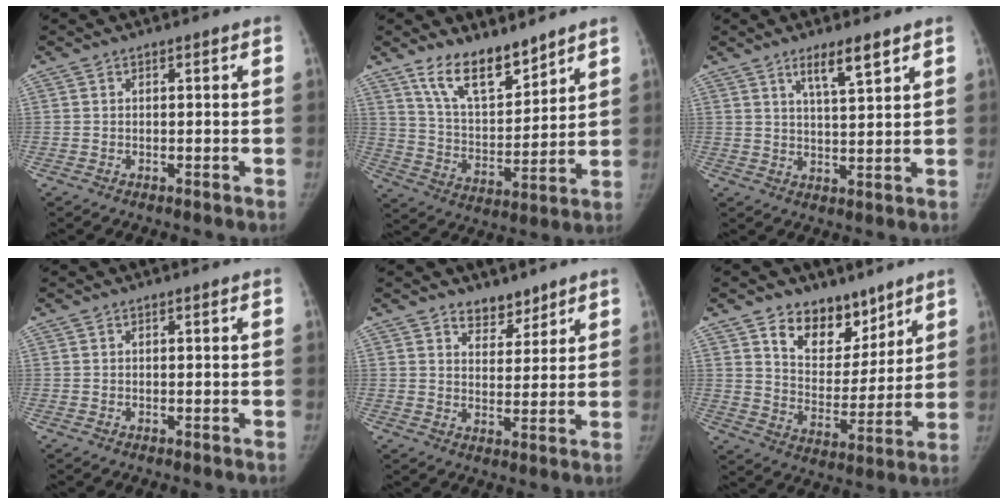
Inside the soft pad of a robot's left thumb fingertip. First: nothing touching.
{"total": 12.6, "force": [9.6, 4.9, 6.6], "torque": [-0.083, -0.070, 0.183]}
{"total": 6.0, "force": [3.9, 1.0, 4.5], "torque": [-0.072, -0.027, 0.070]}
{"total": 0.0}
{"total": 5.0, "force": [3.9, 2.9, 1.2], "torque": [0.013, -0.030, 0.065]}
{"total": 12.6, "force": [8.5, 7.7, 5.2], "torque": [-0.034, -0.057, 0.150]}